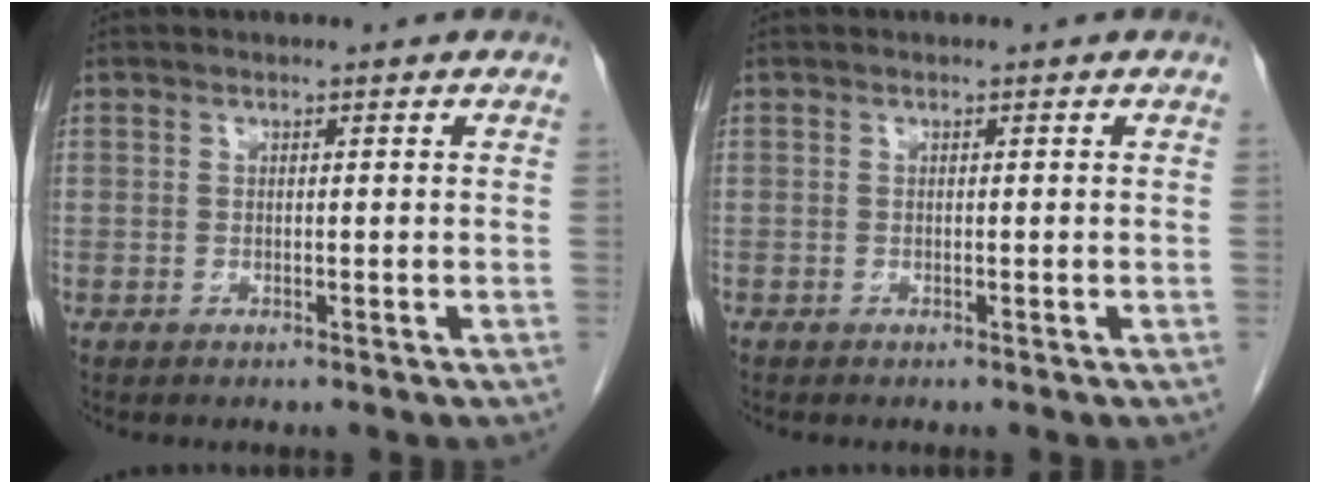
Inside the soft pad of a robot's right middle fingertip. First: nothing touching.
{"total": 0.0}